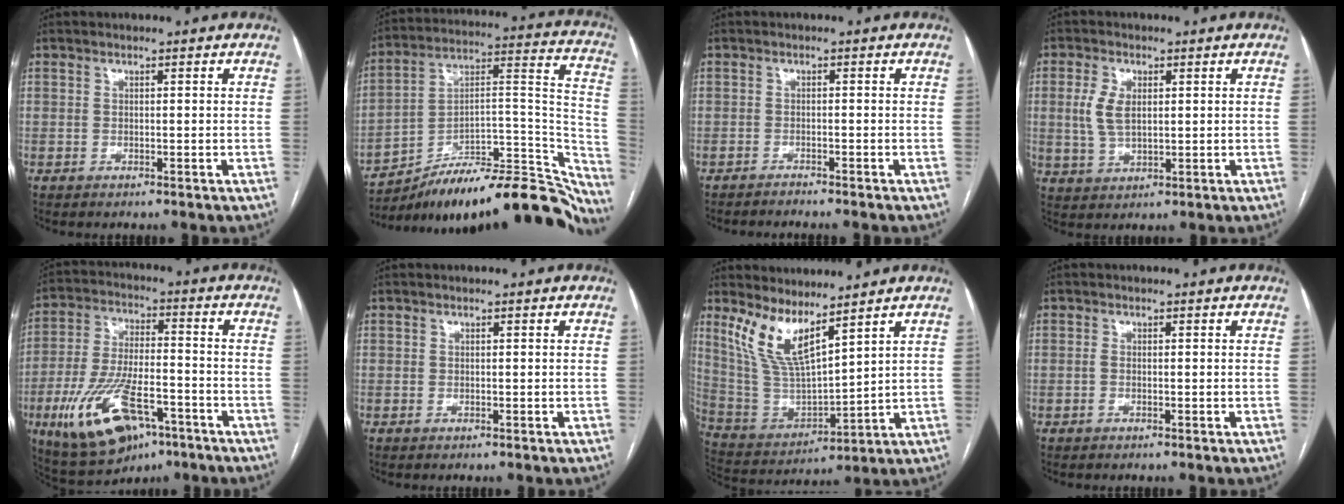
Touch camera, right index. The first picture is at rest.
{"total": 30.7, "force": [-25.8, 7.8, 14.6], "torque": [-0.154, 0.029, -0.373]}
{"total": 2.6, "force": [-2.5, -0.3, 0.7], "torque": [-0.009, -0.003, -0.034]}
{"total": 5.4, "force": [1.1, 2.9, 4.4], "torque": [-0.104, 0.008, 0.027]}
{"total": 17.2, "force": [-8.2, 6.9, 13.5], "torque": [-0.268, -0.006, -0.130]}
{"total": 0.0}
{"total": 10.5, "force": [7.2, 2.3, 7.3], "torque": [-0.163, -0.007, 0.163]}
{"total": 0.5, "force": [-0.2, 0.1, 0.4], "torque": [-0.009, 0.001, -0.005]}